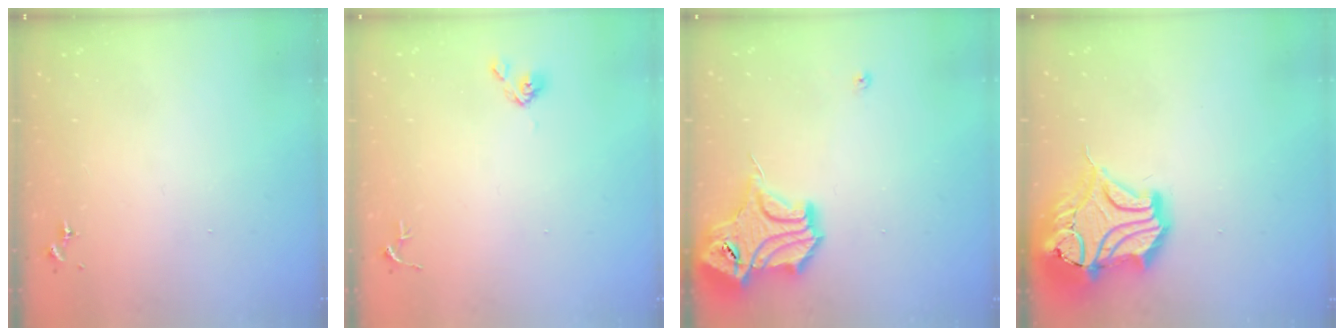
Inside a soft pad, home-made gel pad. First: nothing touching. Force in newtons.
{"total": 4.8, "press": 4.8, "slide": 0.6}
{"total": 18.1, "press": 17.9, "slide": 2.0}
{"total": 19.2, "press": 18.9, "slide": 3.2}